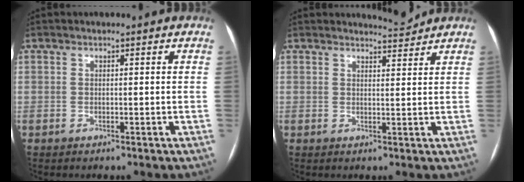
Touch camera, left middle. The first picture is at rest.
{"total": 2.6, "force": [2.5, -0.3, -0.4], "torque": [-0.005, -0.012, 0.040]}